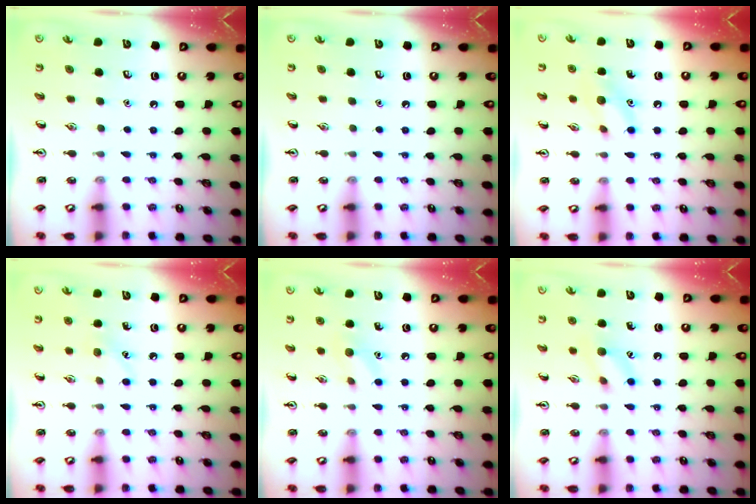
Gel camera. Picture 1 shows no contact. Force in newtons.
{"total": 0.0}
{"total": 8.6, "press": 8.6, "slide": 0.7}
{"total": 6.4, "press": 6.2, "slide": 1.5}
{"total": 7.4, "press": 7.1, "slide": 2.2}
{"total": 8.3, "press": 8.3, "slide": 0.4}